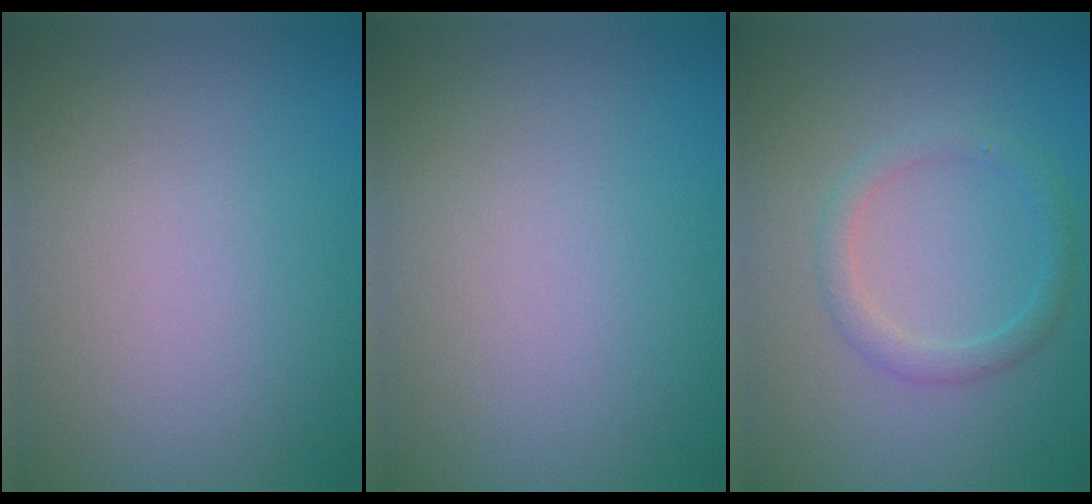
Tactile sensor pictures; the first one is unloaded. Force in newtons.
{"total": 0.0}
{"total": 2.0, "press": 2.0, "slide": 0.1}